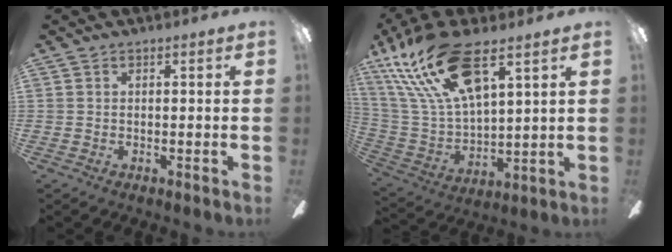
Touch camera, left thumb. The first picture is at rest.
{"total": 21.4, "force": [12.7, 8.1, 15.2], "torque": [-0.313, -0.053, 0.220]}